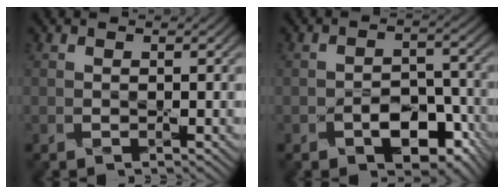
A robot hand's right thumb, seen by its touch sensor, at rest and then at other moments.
{"total": 6.8, "force": [-3.3, 3.9, 4.4], "torque": [-0.063, -0.006, -0.052]}